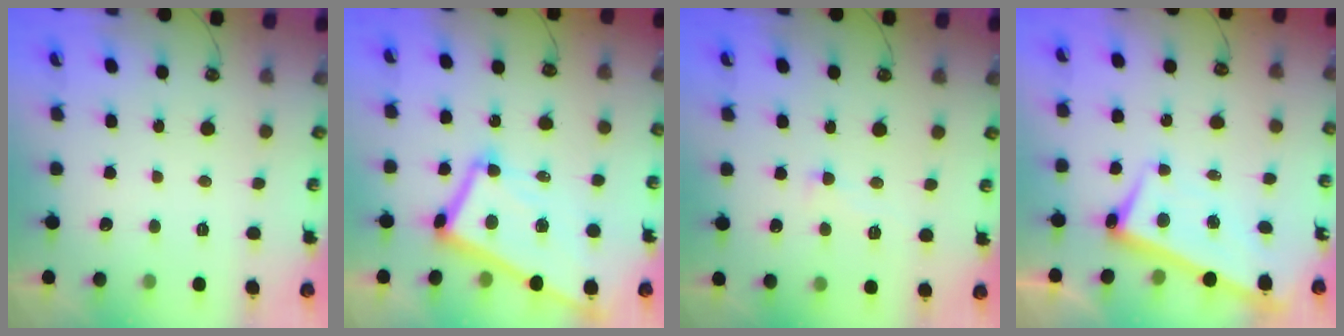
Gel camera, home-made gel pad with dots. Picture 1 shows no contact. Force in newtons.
{"total": 10.0, "press": 9.8, "slide": 1.5}
{"total": 1.7, "press": 1.7, "slide": 0.2}
{"total": 2.6, "press": 2.5, "slide": 0.3}